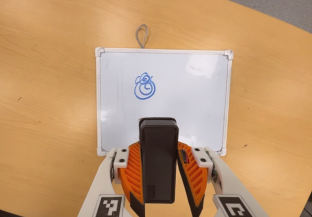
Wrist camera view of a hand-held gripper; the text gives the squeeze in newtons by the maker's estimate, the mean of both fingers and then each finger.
{"total": 6.1, "left": 5.0, "right": 7.2}